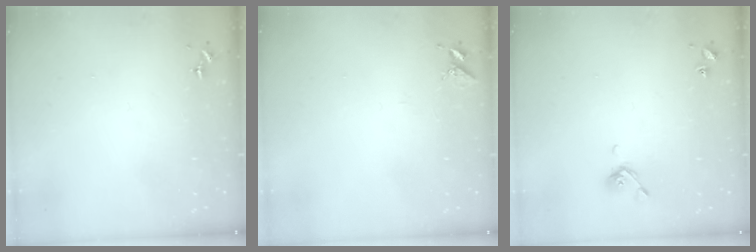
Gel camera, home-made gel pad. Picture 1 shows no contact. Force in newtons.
{"total": 5.0, "press": 5.0, "slide": 0.4}
{"total": 6.1, "press": 6.0, "slide": 1.4}